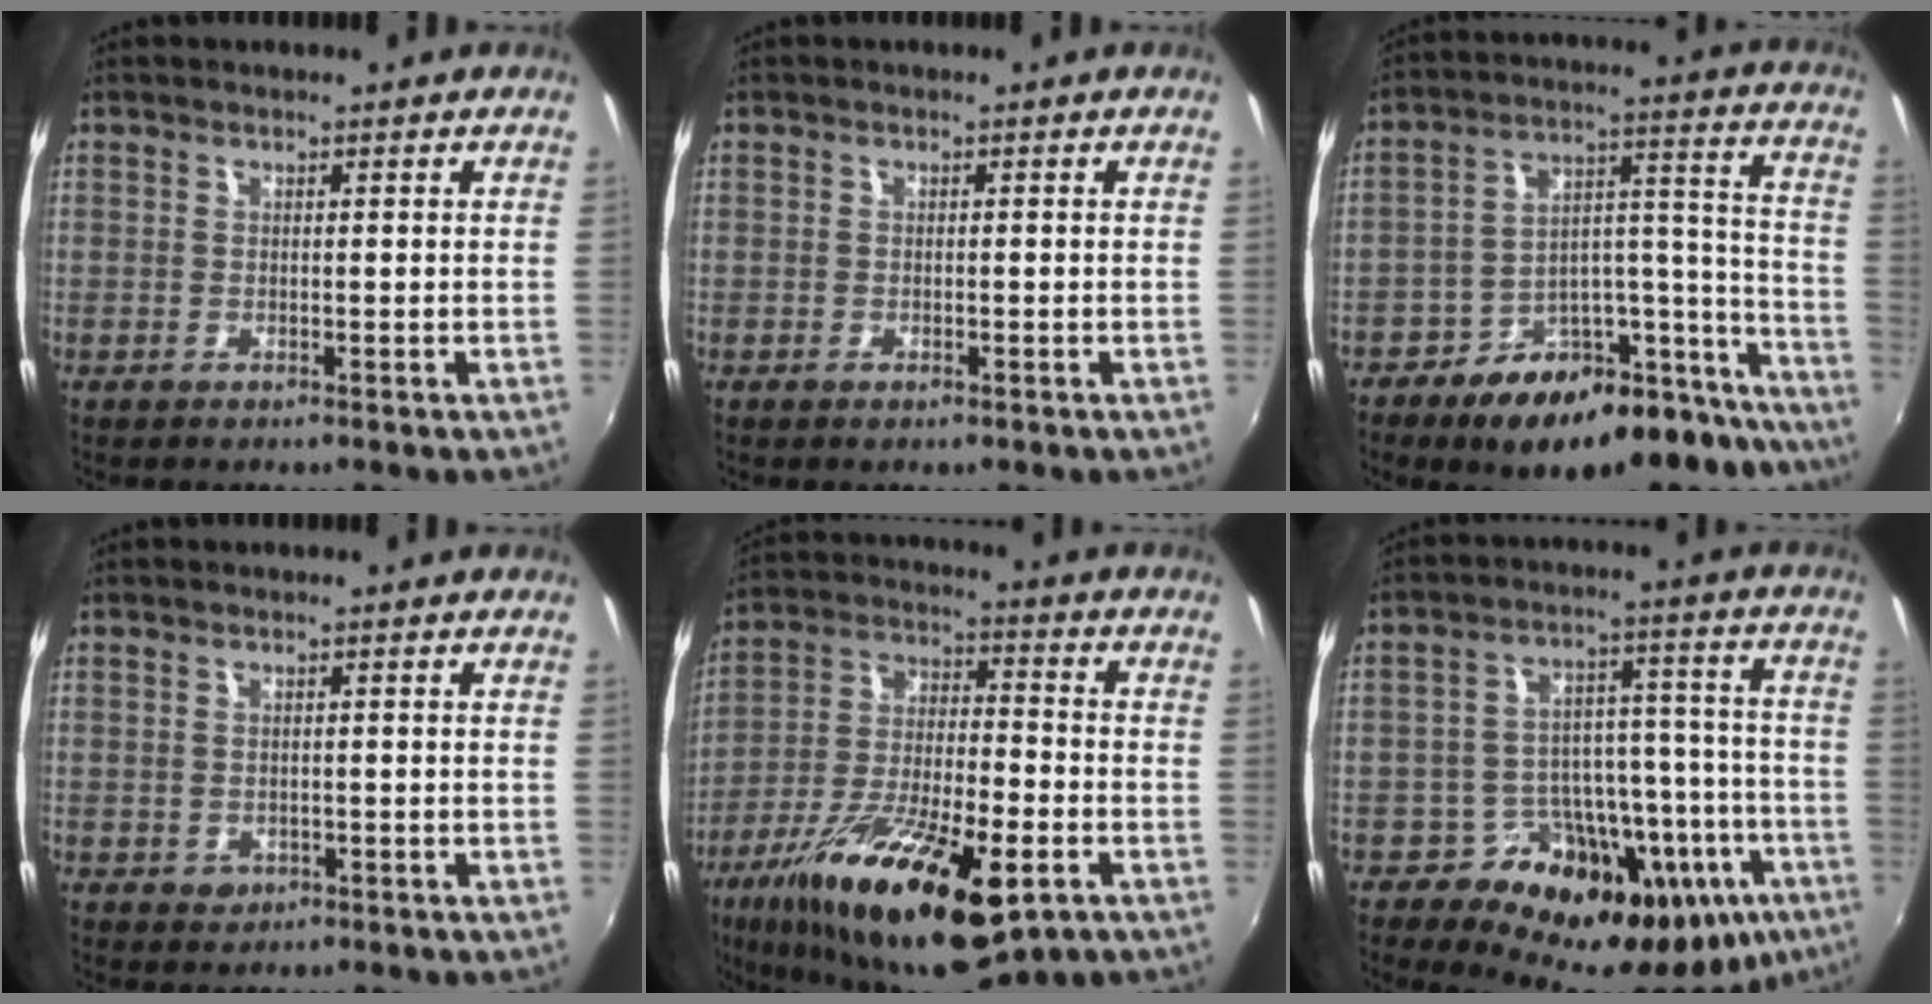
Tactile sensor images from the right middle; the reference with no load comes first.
{"total": 1.0, "force": [-0.6, 0.5, 0.5], "torque": [-0.011, -0.005, -0.012]}
{"total": 24.3, "force": [-18.9, 10.1, 11.4], "torque": [-0.135, 0.059, -0.259]}
{"total": 1.7, "force": [-0.5, 1.5, 0.5], "torque": [-0.009, -0.004, -0.004]}
{"total": 24.0, "force": [-13.4, 7.9, 18.3], "torque": [-0.332, -0.049, -0.221]}
{"total": 22.9, "force": [-13.2, 13.6, 12.9], "torque": [-0.182, 0.024, -0.182]}